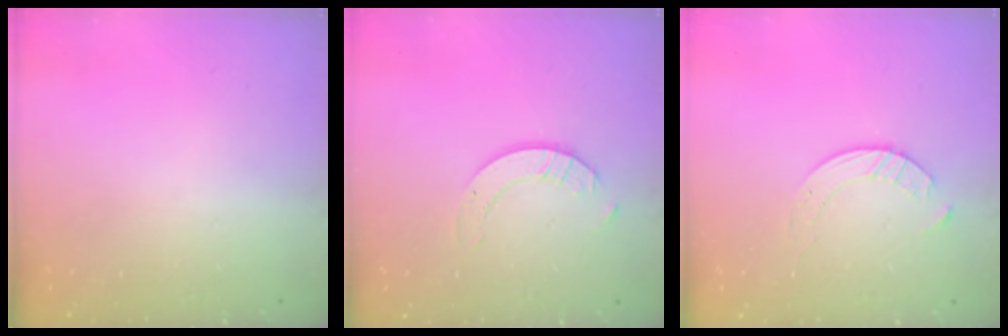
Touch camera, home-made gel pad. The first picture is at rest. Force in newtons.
{"total": 2.0, "press": 2.0, "slide": 0.2}
{"total": 4.6, "press": 4.5, "slide": 0.6}